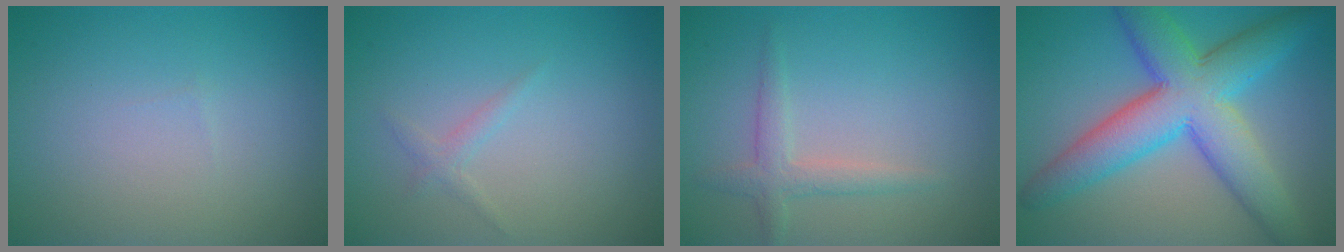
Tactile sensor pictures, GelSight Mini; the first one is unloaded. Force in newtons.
{"total": 1.0, "press": 1.0, "slide": 0.0}
{"total": 2.1, "press": 2.1, "slide": 0.1}
{"total": 9.6, "press": 9.6, "slide": 0.4}